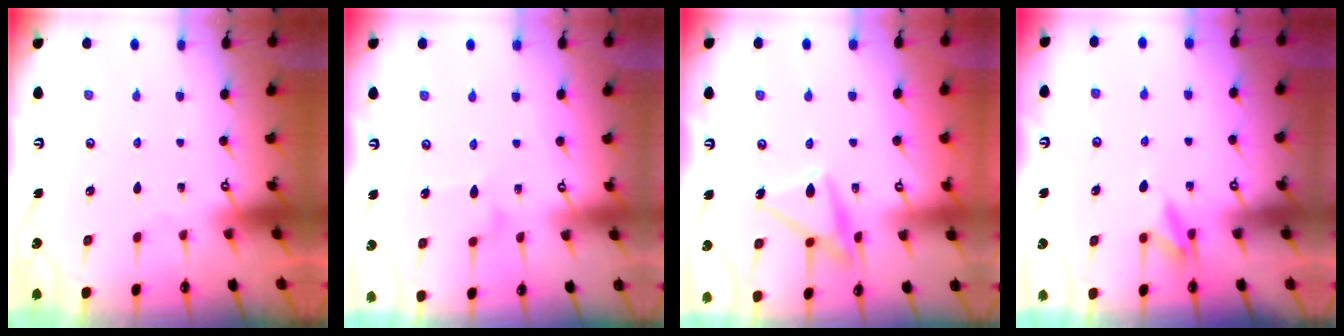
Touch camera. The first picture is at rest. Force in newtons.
{"total": 8.6, "press": 8.6, "slide": 0.4}
{"total": 15.2, "press": 15.2, "slide": 0.9}
{"total": 8.2, "press": 8.0, "slide": 1.9}